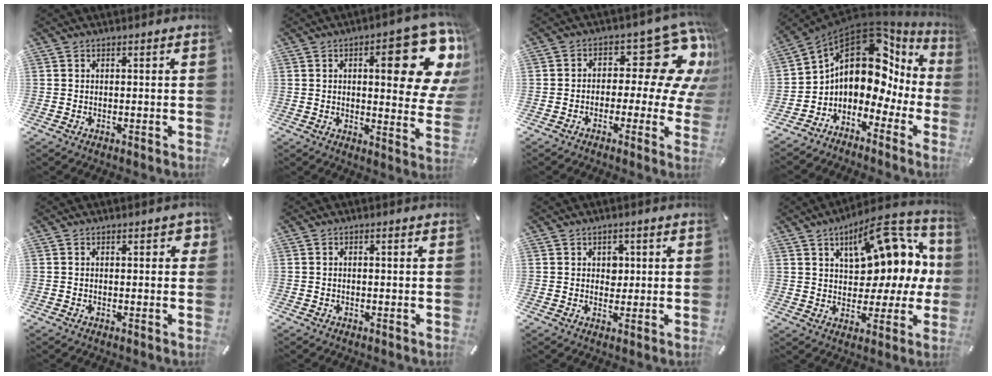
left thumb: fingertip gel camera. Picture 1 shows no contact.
{"total": 21.3, "force": [8.4, 8.0, 17.9], "torque": [-0.214, -0.060, 0.124]}
{"total": 17.2, "force": [6.1, 9.1, 13.2], "torque": [-0.167, -0.043, 0.094]}
{"total": 14.7, "force": [4.8, 10.0, 9.7], "torque": [-0.151, -0.050, 0.073]}
{"total": 2.9, "force": [0.2, 1.5, 2.5], "torque": [-0.033, 0.003, -0.002]}
{"total": 1.1, "force": [-0.3, 0.5, 0.9], "torque": [-0.016, 0.002, -0.006]}
{"total": 3.4, "force": [0.5, 2.9, 1.6], "torque": [-0.014, -0.003, 0.001]}
{"total": 16.5, "force": [7.7, 8.2, 12.0], "torque": [-0.156, -0.056, 0.128]}